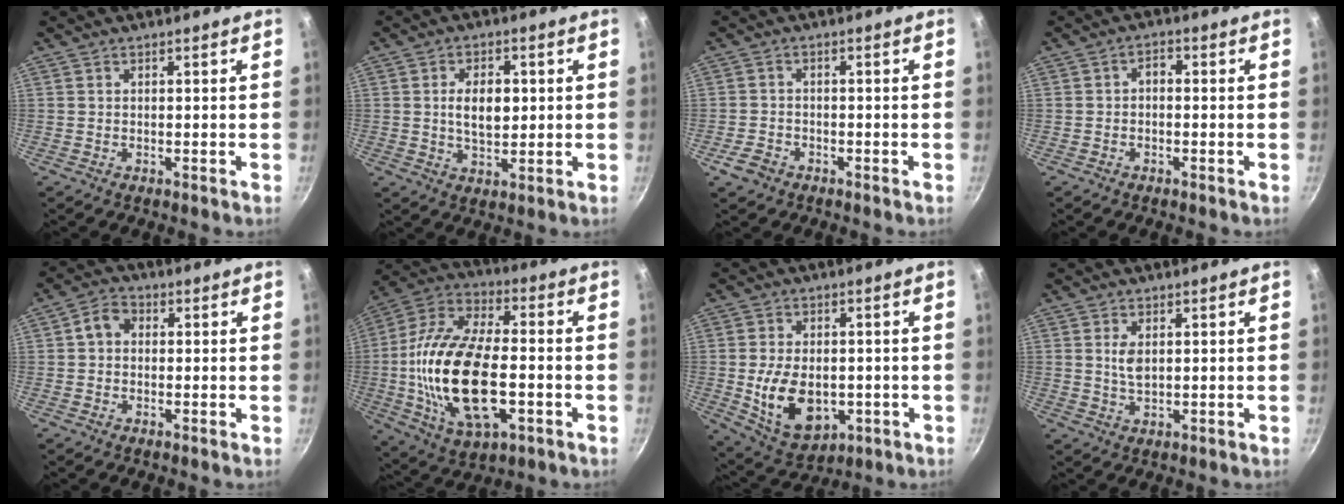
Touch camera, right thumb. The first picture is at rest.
{"total": 7.2, "force": [0.9, 4.2, 5.7], "torque": [-0.076, -0.004, 0.016]}
{"total": 3.3, "force": [-2.0, 2.3, 1.2], "torque": [-0.023, 0.011, -0.034]}
{"total": 2.1, "force": [-0.3, 1.4, 1.6], "torque": [-0.018, 0.013, -0.014]}
{"total": 4.5, "force": [0.4, 3.6, 2.6], "torque": [-0.034, 0.015, -0.002]}
{"total": 24.3, "force": [-3.4, 12.1, 20.8], "torque": [-0.413, 0.014, -0.054]}
{"total": 13.0, "force": [-2.1, 8.5, 9.6], "torque": [-0.143, -0.001, -0.015]}
{"total": 3.2, "force": [0.7, 1.7, 2.6], "torque": [-0.047, -0.008, 0.017]}